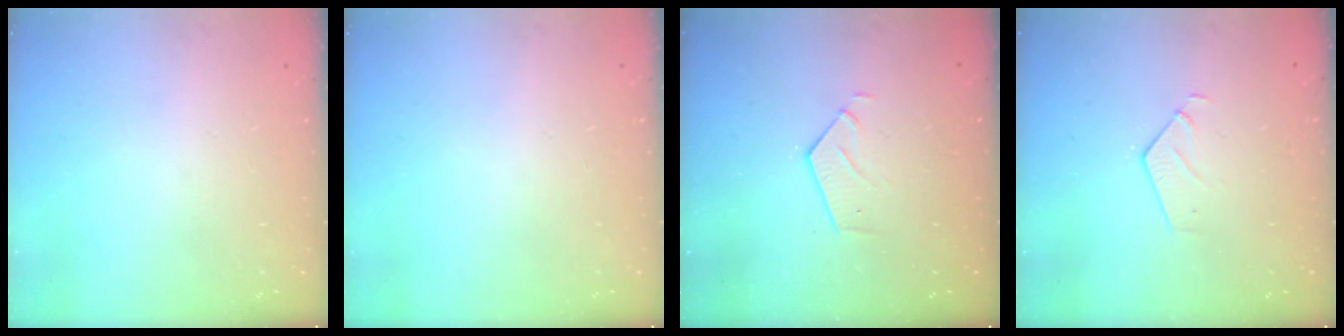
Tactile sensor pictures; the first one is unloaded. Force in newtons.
{"total": 0.0}
{"total": 3.2, "press": 3.2, "slide": 0.2}
{"total": 4.2, "press": 4.2, "slide": 0.3}